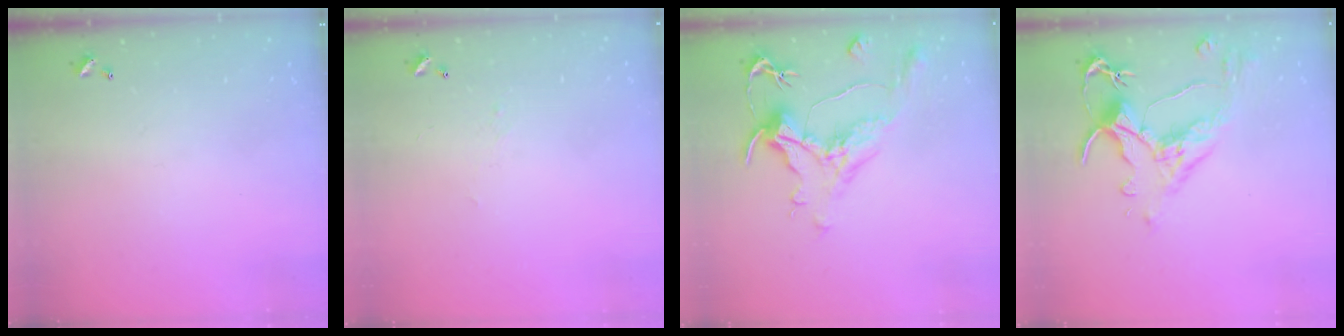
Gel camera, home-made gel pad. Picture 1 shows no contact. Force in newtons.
{"total": 2.2, "press": 2.0, "slide": 0.8}
{"total": 1.1, "press": 0.2, "slide": 1.1}
{"total": 3.2, "press": 2.8, "slide": 1.5}